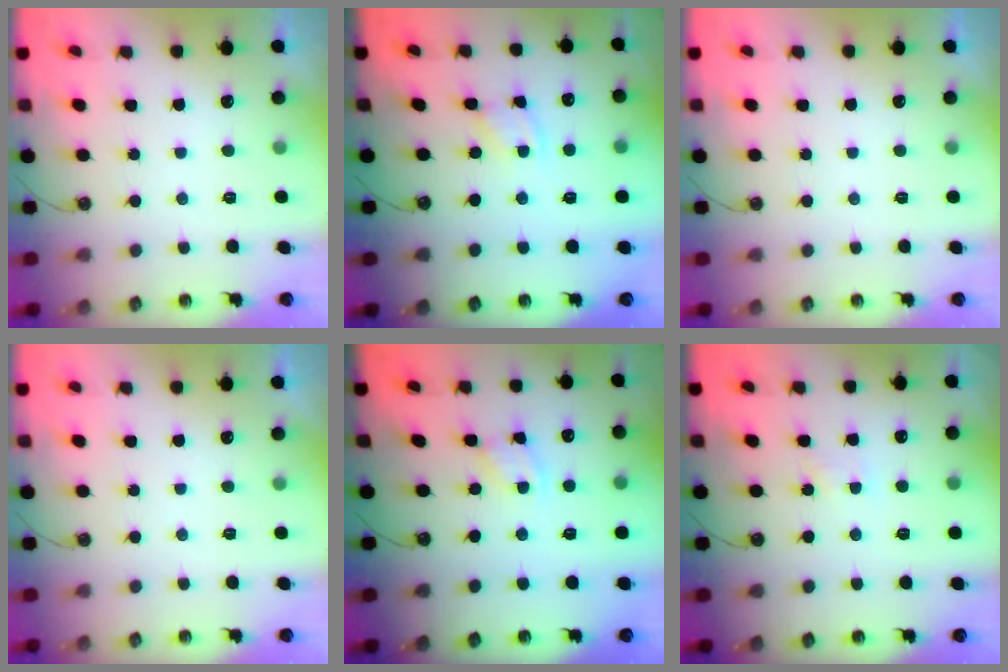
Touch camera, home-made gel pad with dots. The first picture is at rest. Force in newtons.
{"total": 2.1, "press": 2.1, "slide": 0.3}
{"total": 0.0}
{"total": 0.0}
{"total": 2.2, "press": 2.2, "slide": 0.3}
{"total": 4.2, "press": 4.1, "slide": 0.5}